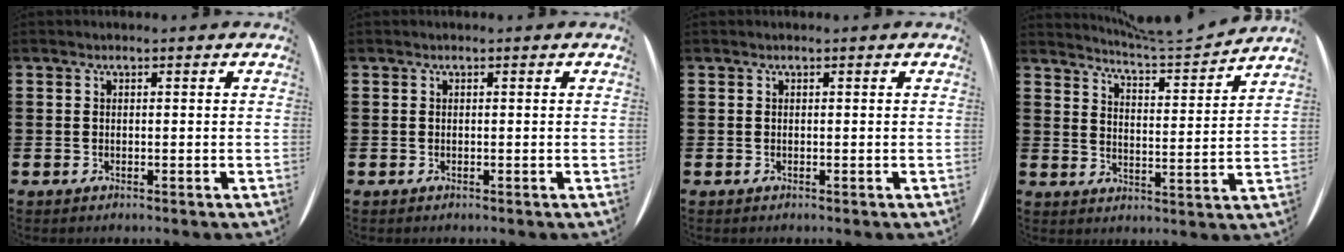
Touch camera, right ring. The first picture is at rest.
{"total": 0.0}
{"total": 0.0}
{"total": 5.1, "force": [4.9, -0.9, 0.9], "torque": [-0.037, -0.038, 0.082]}